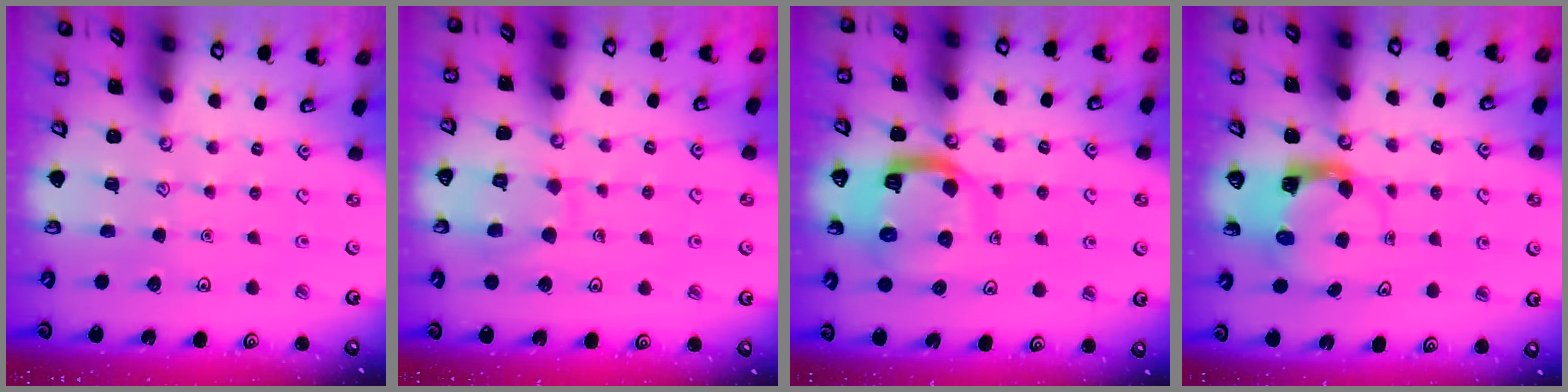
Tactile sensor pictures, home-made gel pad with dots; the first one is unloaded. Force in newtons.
{"total": 10.3, "press": 10.2, "slide": 0.9}
{"total": 11.9, "press": 11.8, "slide": 1.2}
{"total": 3.7, "press": 3.7, "slide": 0.6}